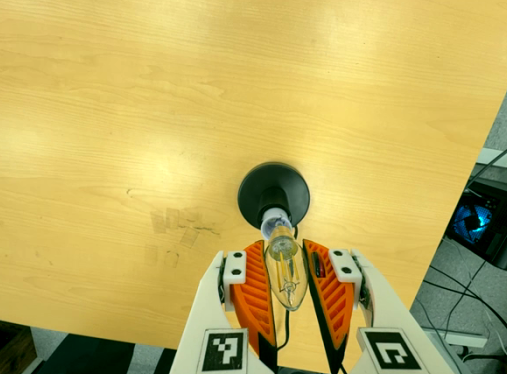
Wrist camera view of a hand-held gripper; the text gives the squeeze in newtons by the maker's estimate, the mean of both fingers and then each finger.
{"total": 12.1, "left": 13.1, "right": 11.2}